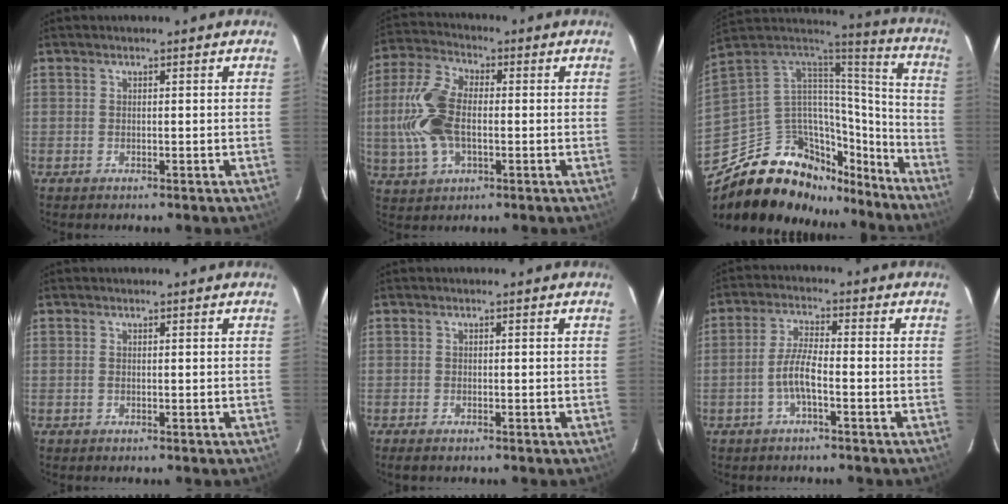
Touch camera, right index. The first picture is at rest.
{"total": 13.3, "force": [-0.9, 7.6, 10.9], "torque": [-0.244, 0.013, -0.018]}
{"total": 26.8, "force": [-19.1, 14.7, 11.7], "torque": [-0.234, 0.039, -0.277]}
{"total": 0.0}
{"total": 2.0, "force": [-1.5, 0.7, 1.0], "torque": [-0.024, -0.006, -0.028]}
{"total": 4.9, "force": [-2.1, 0.8, 4.3], "torque": [-0.094, 0.006, -0.041]}